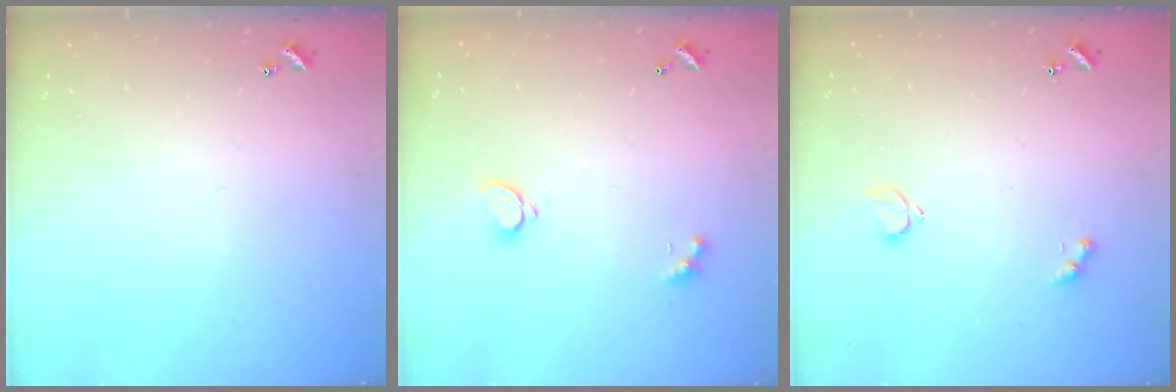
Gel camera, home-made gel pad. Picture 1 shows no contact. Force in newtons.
{"total": 1.6, "press": 1.6, "slide": 0.5}
{"total": 2.1, "press": 2.1, "slide": 0.5}